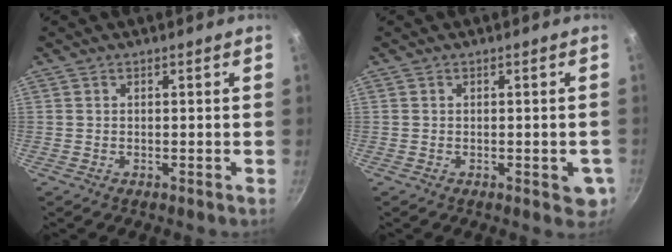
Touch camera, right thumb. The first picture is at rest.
{"total": 4.1, "force": [-1.1, 1.7, 3.5], "torque": [-0.031, -0.004, -0.014]}